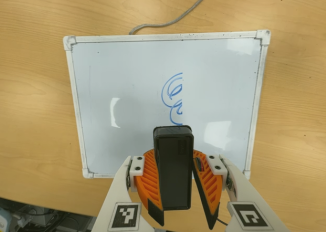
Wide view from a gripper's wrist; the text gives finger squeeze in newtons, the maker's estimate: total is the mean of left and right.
{"total": 10.2, "left": 10.2, "right": 10.1}